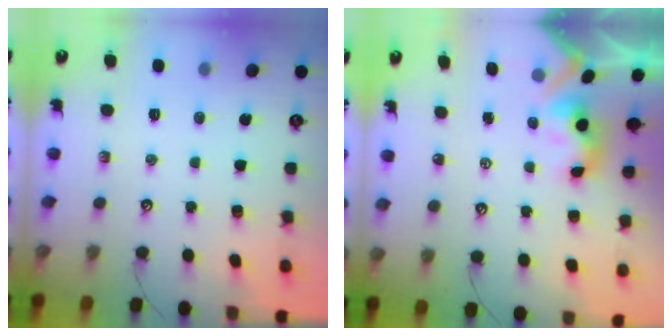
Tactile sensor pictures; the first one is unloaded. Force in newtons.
{"total": 3.4, "press": 3.4, "slide": 0.3}